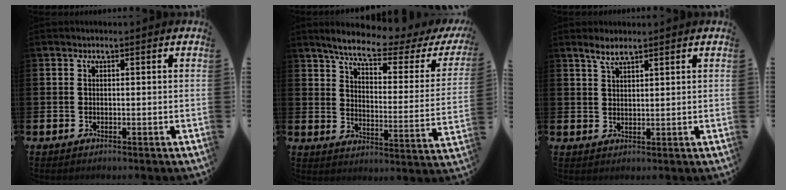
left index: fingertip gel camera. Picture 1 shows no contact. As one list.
[{"total": 7.0, "force": [5.9, 1.1, 3.6], "torque": [-0.087, -0.038, 0.093]}, {"total": 2.9, "force": [2.4, 0.6, 1.5], "torque": [-0.027, -0.003, 0.043]}]